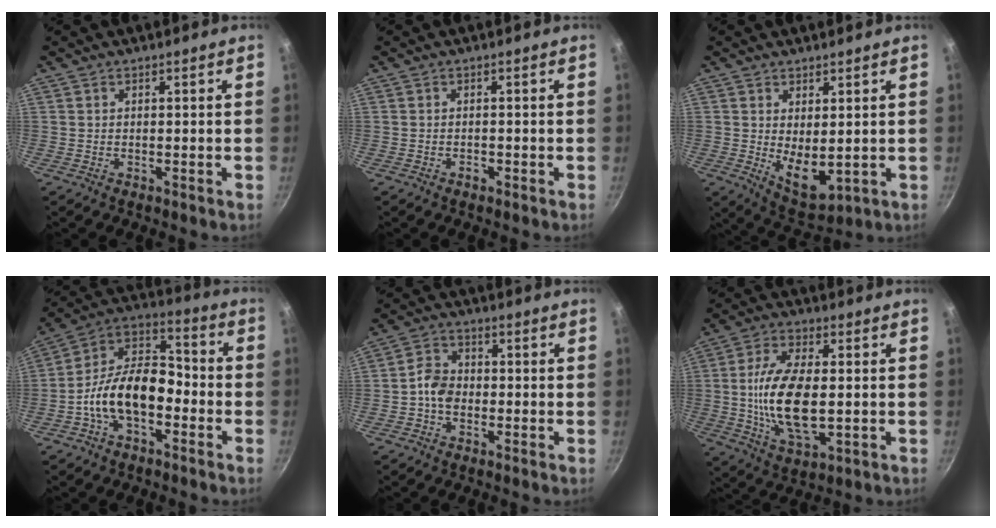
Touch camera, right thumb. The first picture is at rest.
{"total": 1.0, "force": [-0.6, 0.6, 0.5], "torque": [-0.011, 0.004, -0.010]}
{"total": 7.7, "force": [0.8, 3.9, 6.6], "torque": [-0.090, -0.028, 0.031]}
{"total": 15.6, "force": [-4.8, 9.2, 11.6], "torque": [-0.172, 0.063, -0.105]}
{"total": 5.1, "force": [-1.3, 4.0, 3.0], "torque": [-0.038, 0.024, -0.034]}
{"total": 15.0, "force": [-0.4, 7.2, 13.2], "torque": [-0.252, -0.001, -0.010]}